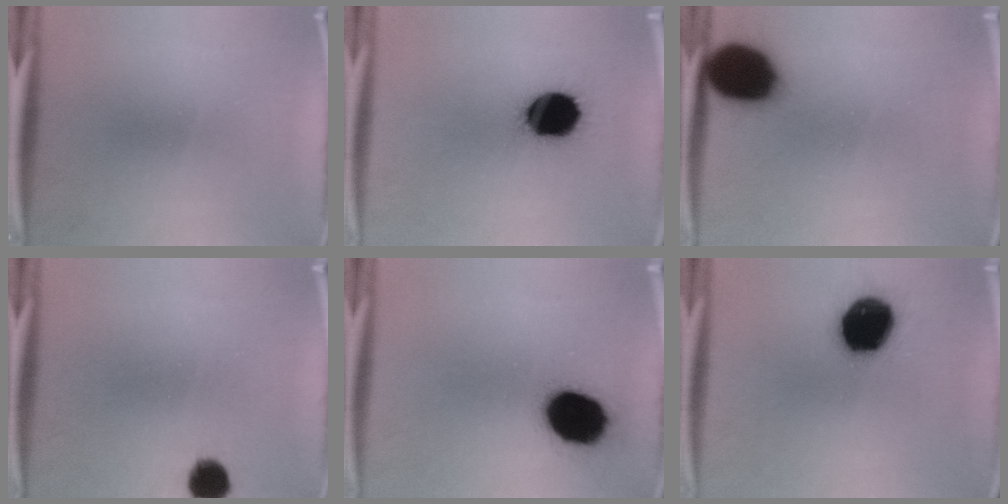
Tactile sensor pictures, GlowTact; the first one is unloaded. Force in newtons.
{"total": 17.1}
{"total": 14.7}
{"total": 5.6}
{"total": 16.6}
{"total": 19.2}